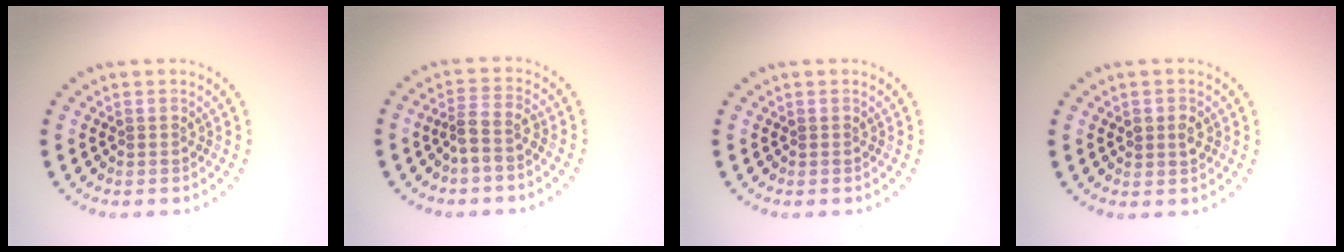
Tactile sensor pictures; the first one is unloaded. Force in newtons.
{"total": 2.3, "press": 1.6, "slide": 1.7}
{"total": 0.0}
{"total": 1.6, "press": 1.5, "slide": 0.3}